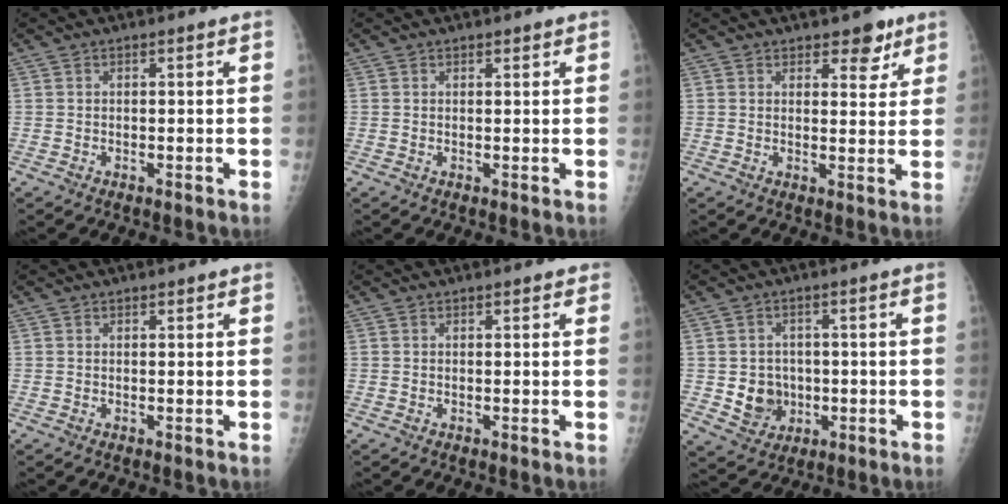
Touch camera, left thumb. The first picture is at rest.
{"total": 0.8, "force": [0.7, 0.4, 0.2], "torque": [0.003, -0.005, 0.007]}
{"total": 5.1, "force": [3.4, 2.8, 2.4], "torque": [-0.002, -0.019, 0.045]}
{"total": 0.6, "force": [0.5, 0.3, 0.2], "torque": [0.000, -0.004, 0.006]}
{"total": 0.9, "force": [0.7, 0.5, 0.3], "torque": [0.007, -0.003, 0.003]}
{"total": 6.5, "force": [-0.6, 5.8, 2.7], "torque": [-0.013, 0.006, -0.001]}